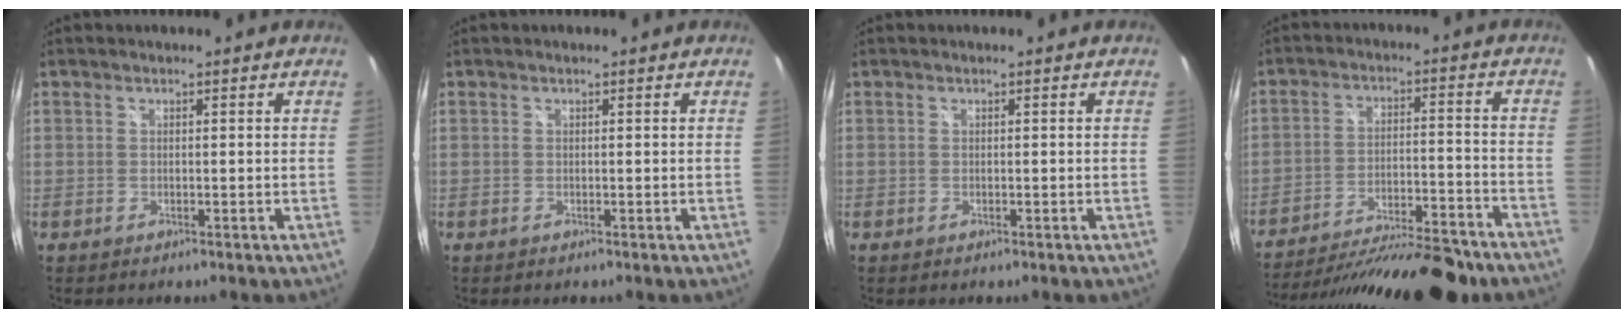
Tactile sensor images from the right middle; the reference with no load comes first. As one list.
[{"total": 0.0}, {"total": 0.0}, {"total": 24.3, "force": [-20.4, 4.9, 12.3], "torque": [-0.222, -0.045, -0.294]}]